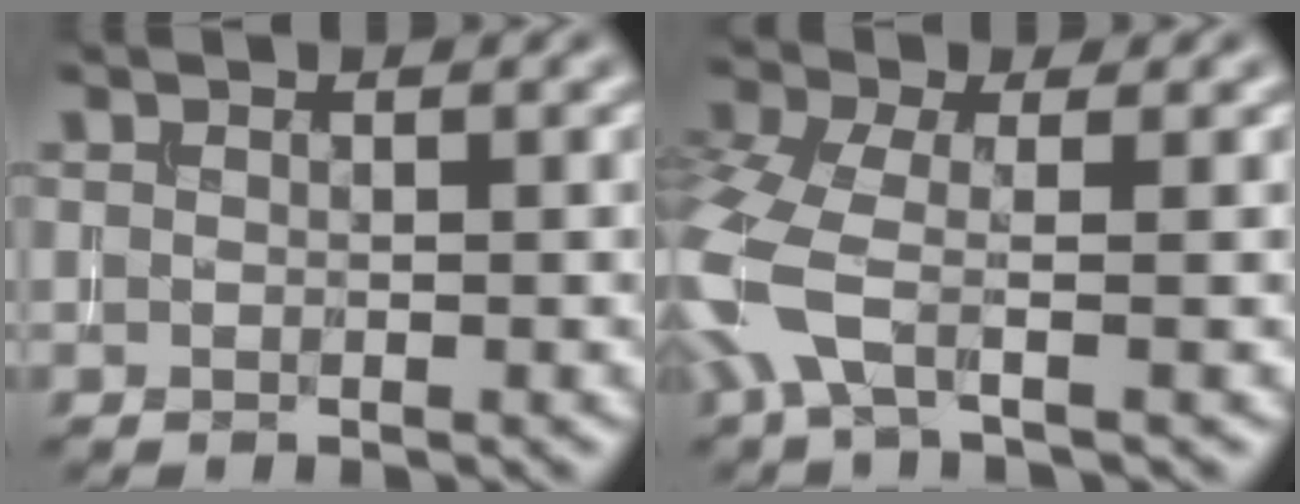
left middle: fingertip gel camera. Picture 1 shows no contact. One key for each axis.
{"total": 5.2, "fx": -2.0, "fy": 2.1, "fz": 4.3, "tx": -0.118, "ty": -0.002, "tz": -0.056}